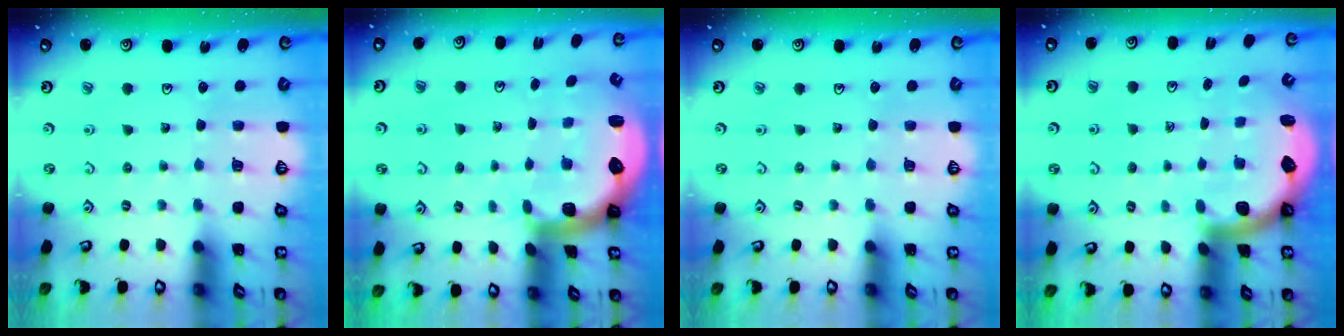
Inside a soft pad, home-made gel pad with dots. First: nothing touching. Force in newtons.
{"total": 2.8, "press": 2.4, "slide": 1.4}
{"total": 0.0}
{"total": 3.0, "press": 2.9, "slide": 0.4}